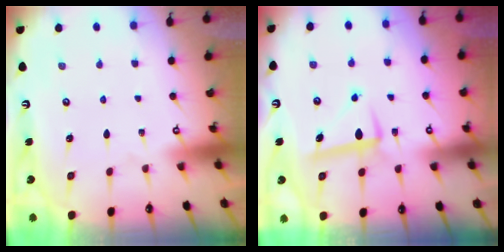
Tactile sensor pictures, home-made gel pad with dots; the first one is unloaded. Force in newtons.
{"total": 6.8, "press": 6.6, "slide": 1.5}